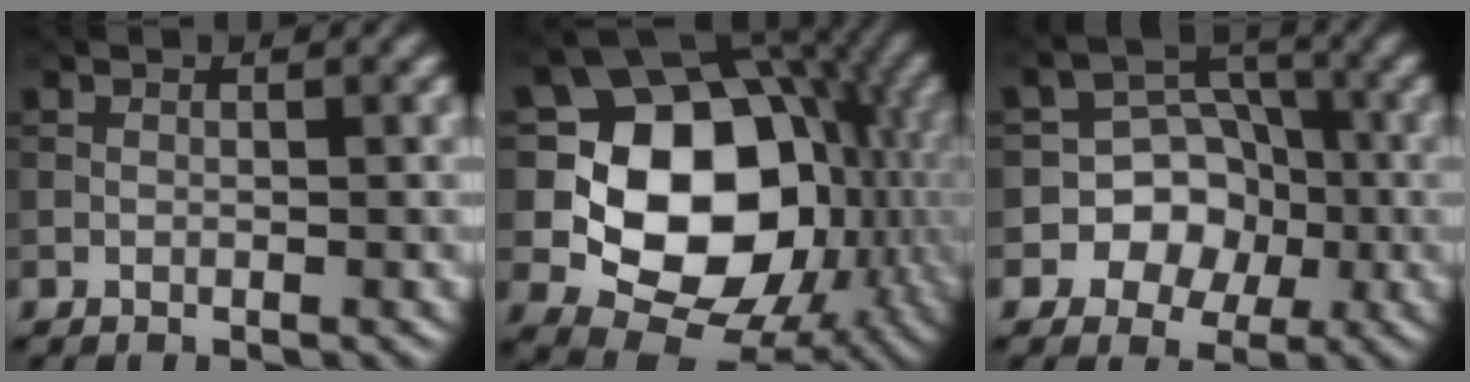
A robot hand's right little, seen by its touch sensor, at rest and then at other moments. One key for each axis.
{"total": 15.3, "fx": -0.4, "fy": 11.7, "fz": 9.8, "tx": -0.140, "ty": -0.004, "tz": -0.021}
{"total": 8.3, "fx": -2.9, "fy": 7.4, "fz": 2.3, "tx": -0.013, "ty": 0.011, "tz": -0.075}